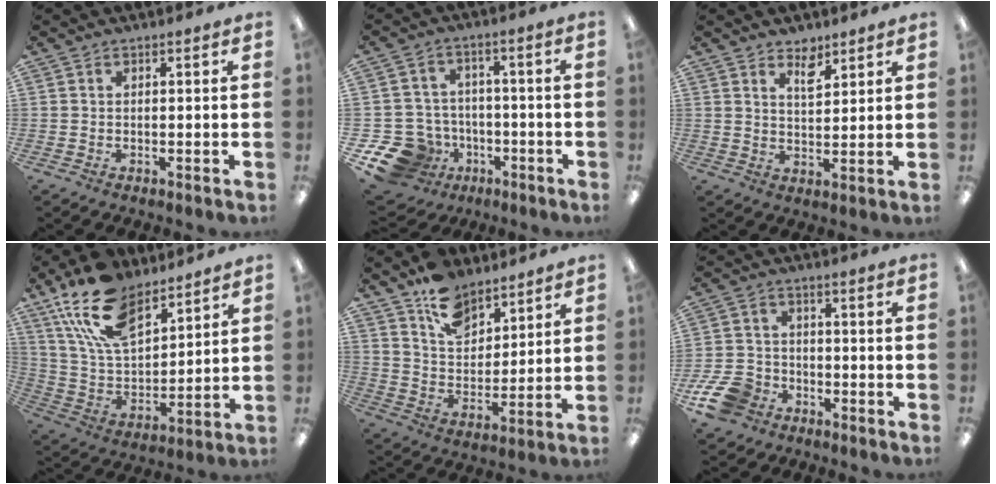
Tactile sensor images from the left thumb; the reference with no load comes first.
{"total": 12.8, "force": [-6.3, 10.1, 4.7], "torque": [-0.117, 0.044, -0.102]}
{"total": 5.4, "force": [4.1, 2.6, 2.5], "torque": [-0.019, -0.025, 0.067]}
{"total": 18.9, "force": [12.6, 9.5, 10.4], "torque": [-0.217, -0.052, 0.232]}
{"total": 11.9, "force": [8.9, 6.7, 4.2], "torque": [-0.068, -0.054, 0.167]}
{"total": 9.8, "force": [-5.8, 6.7, 4.2], "torque": [-0.097, 0.037, -0.107]}